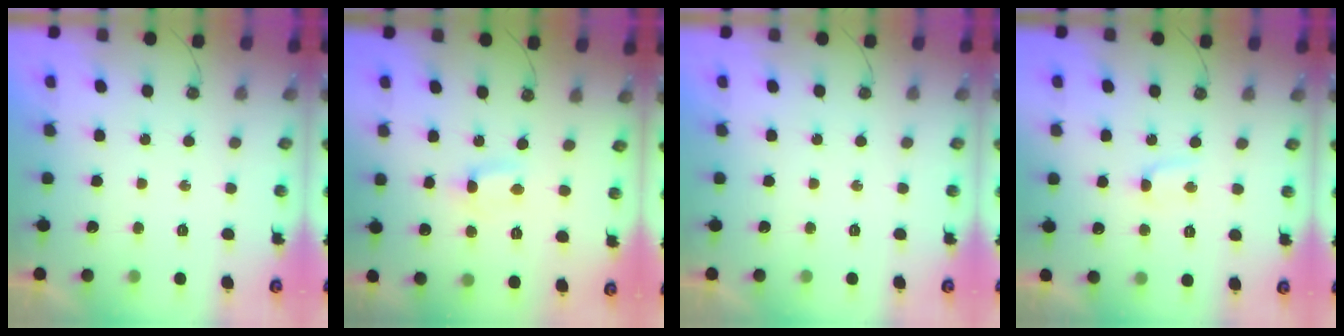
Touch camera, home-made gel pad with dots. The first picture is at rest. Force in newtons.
{"total": 0.6, "press": 0.3, "slide": 0.5}
{"total": 0.0}
{"total": 2.4, "press": 2.3, "slide": 0.4}